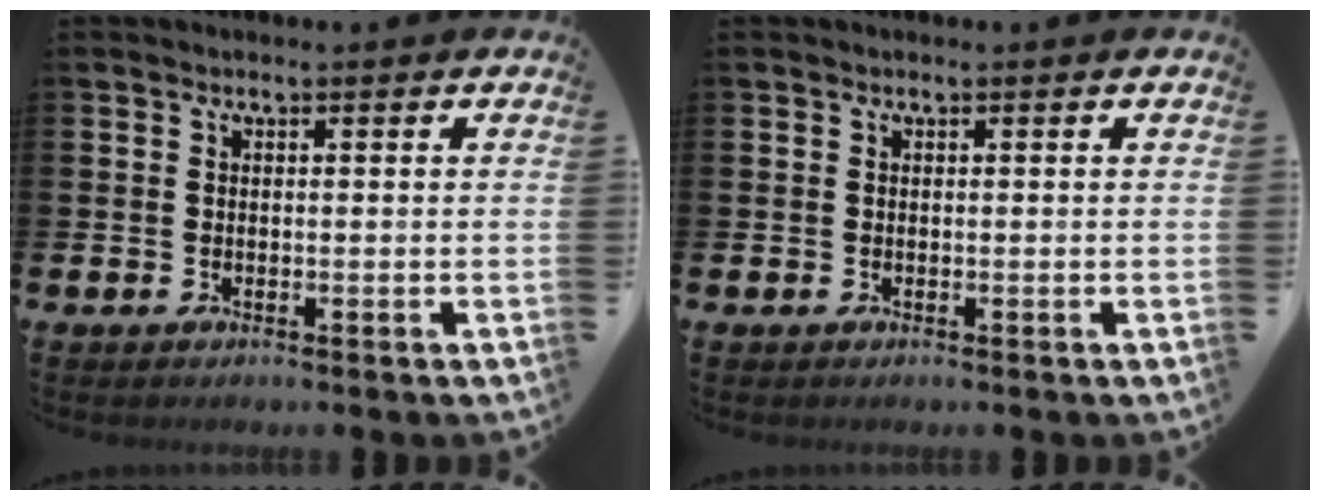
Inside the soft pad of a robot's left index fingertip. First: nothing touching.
{"total": 0.0}